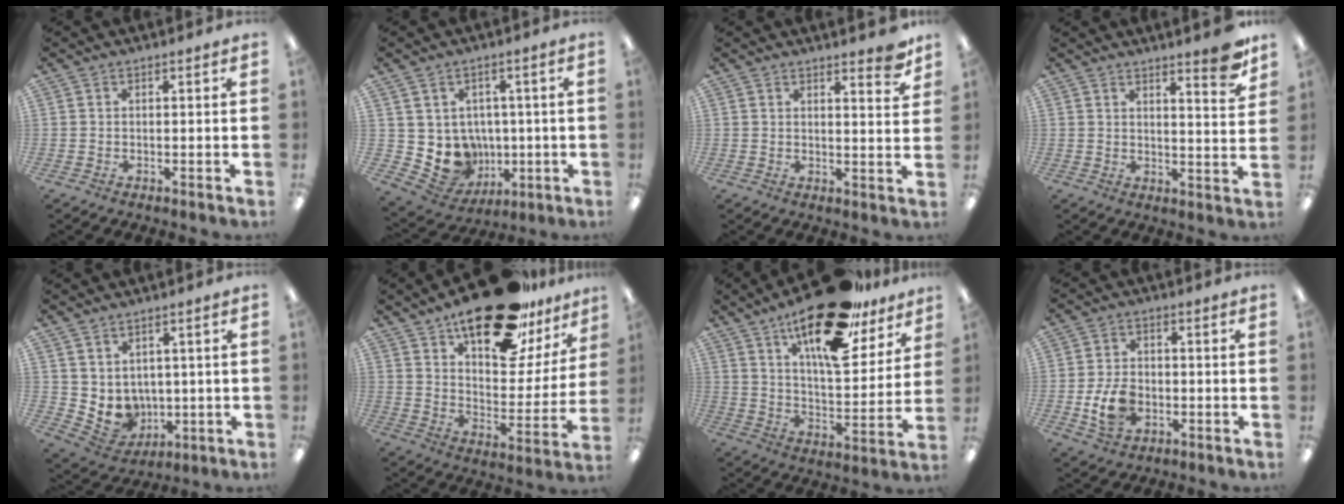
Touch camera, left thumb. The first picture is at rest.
{"total": 8.8, "force": [0.5, 8.4, 2.3], "torque": [-0.053, -0.014, 0.026]}
{"total": 5.2, "force": [4.4, 1.2, 2.6], "torque": [-0.021, -0.031, 0.071]}
{"total": 7.9, "force": [6.3, 1.1, 4.6], "torque": [-0.050, -0.046, 0.099]}
{"total": 5.9, "force": [2.1, 5.3, 1.4], "torque": [-0.036, -0.023, 0.050]}
{"total": 25.3, "force": [18.4, 10.1, 14.2], "torque": [-0.205, -0.106, 0.305]}
{"total": 23.6, "force": [15.6, 9.1, 15.2], "torque": [-0.229, -0.090, 0.258]}
{"total": 8.3, "force": [-2.2, 5.9, 5.5], "torque": [-0.104, 0.003, -0.042]}